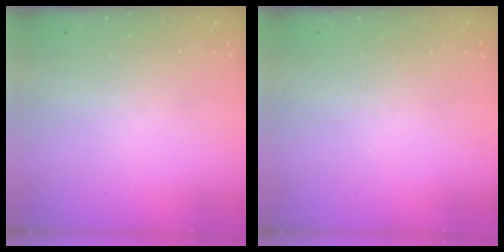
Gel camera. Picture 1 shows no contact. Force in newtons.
{"total": 0.0}